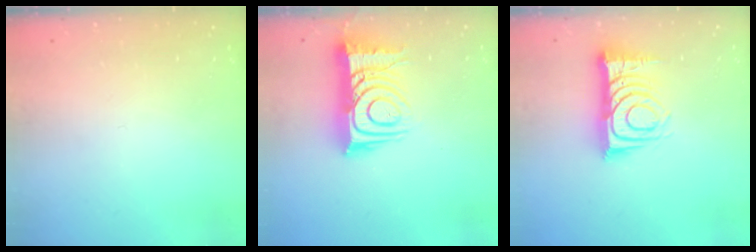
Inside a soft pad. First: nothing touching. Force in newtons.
{"total": 14.0, "press": 14.0, "slide": 1.0}
{"total": 12.7, "press": 12.6, "slide": 0.9}